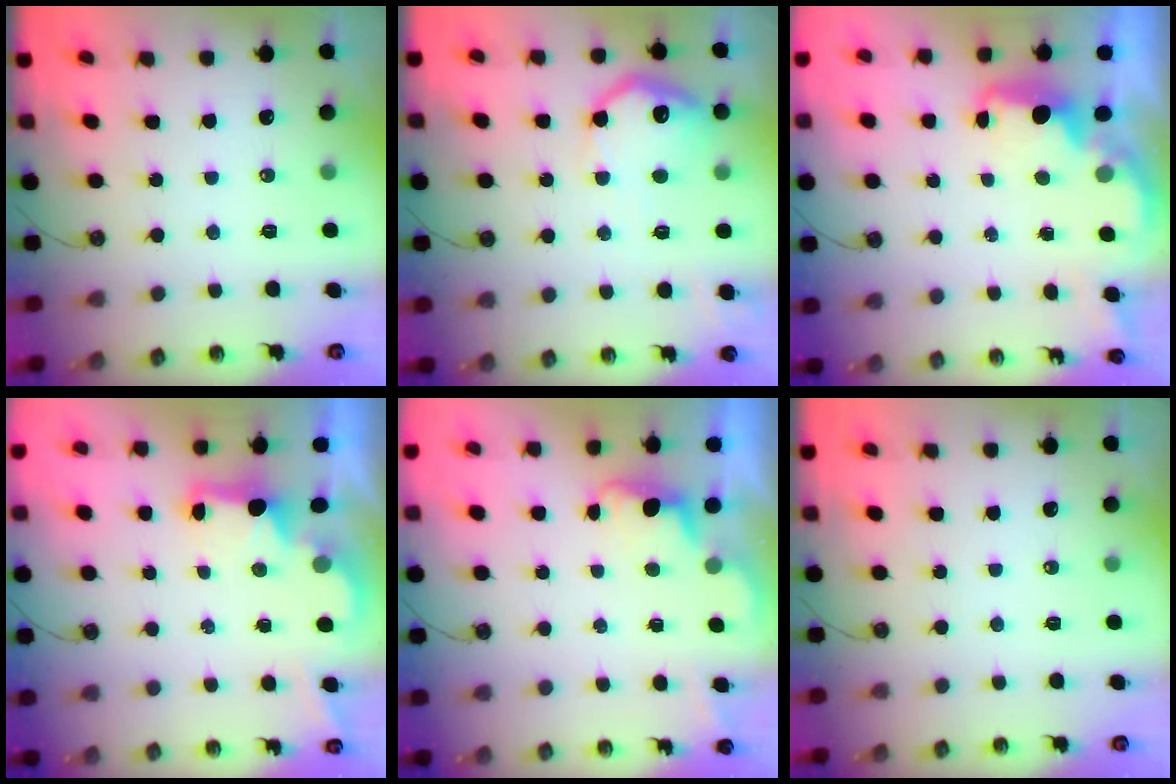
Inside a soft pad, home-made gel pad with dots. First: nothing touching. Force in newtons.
{"total": 14.3, "press": 14.2, "slide": 1.0}
{"total": 2.7, "press": 2.6, "slide": 0.5}
{"total": 2.2, "press": 2.1, "slide": 0.7}
{"total": 1.0, "press": 0.7, "slide": 0.8}
{"total": 0.0}